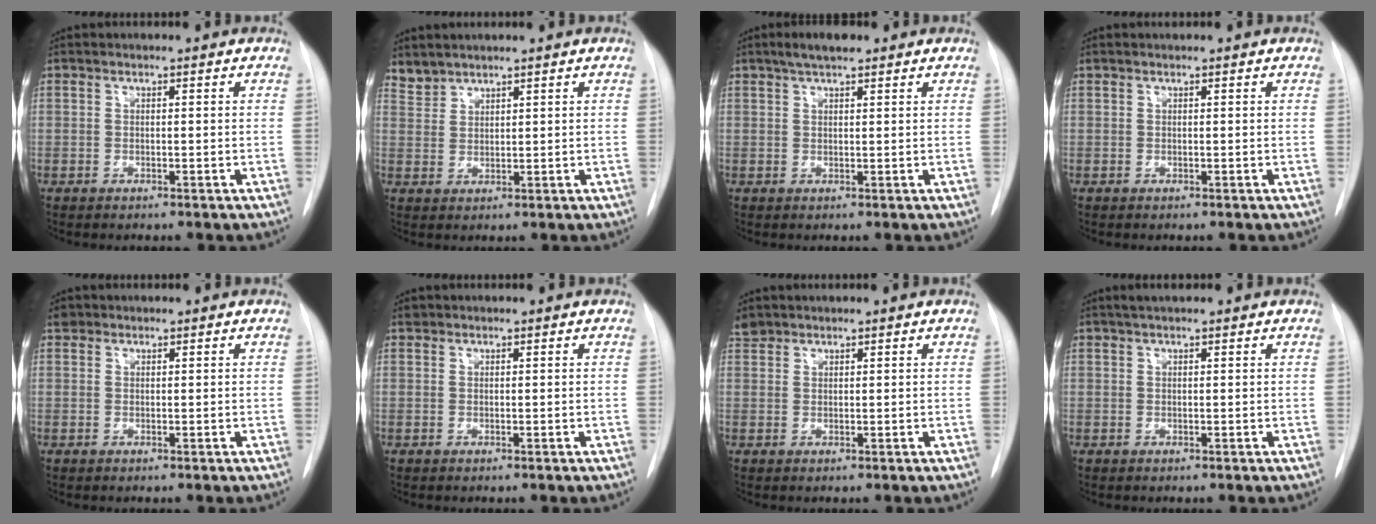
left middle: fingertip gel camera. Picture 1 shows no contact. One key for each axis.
{"total": 2.6, "fx": 2.5, "fy": 0.6, "fz": -0.3, "tx": 0.005, "ty": 0.010, "tz": 0.053}
{"total": 3.6, "fx": 2.6, "fy": 1.0, "fz": 2.3, "tx": -0.045, "ty": 0.010, "tz": 0.043}
{"total": 0.0}
{"total": 1.1, "fx": 0.7, "fy": 0.8, "fz": 0.0, "tx": 0.003, "ty": 0.011, "tz": 0.009}
{"total": 0.6, "fx": 0.4, "fy": 0.3, "fz": -0.1, "tx": -0.003, "ty": 0.008, "tz": 0.006}
{"total": 1.9, "fx": 1.7, "fy": 0.8, "fz": -0.1, "tx": 0.000, "ty": 0.010, "tz": 0.032}
{"total": 2.0, "fx": 1.6, "fy": 0.4, "fz": 1.1, "tx": -0.020, "ty": 0.013, "tz": 0.025}